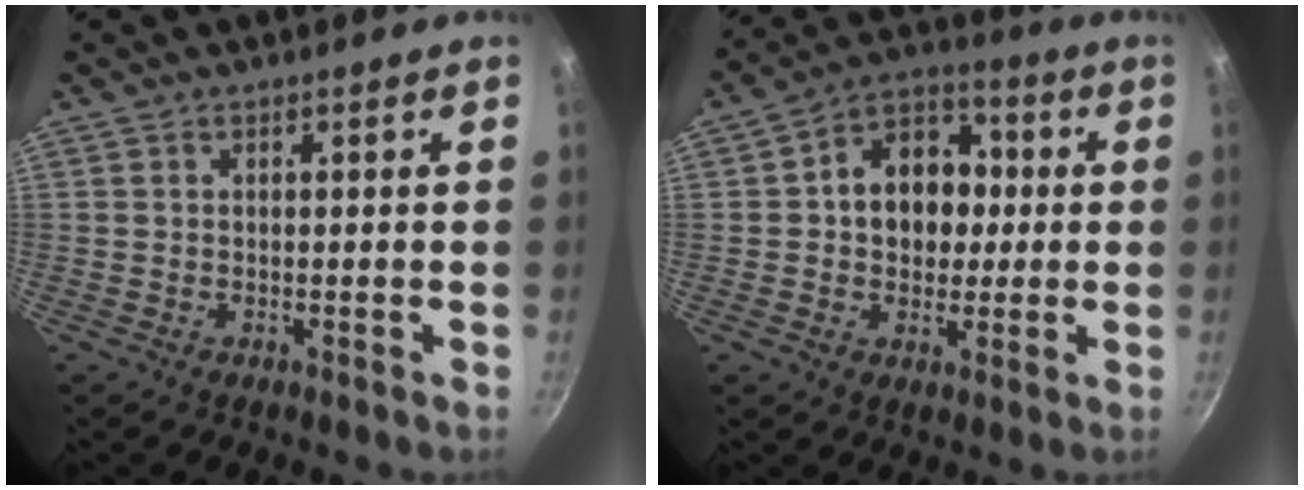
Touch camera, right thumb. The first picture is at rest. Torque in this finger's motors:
{"motor_torque": [-0.61, 1.02, 0.28, -0.06, 0.06]}